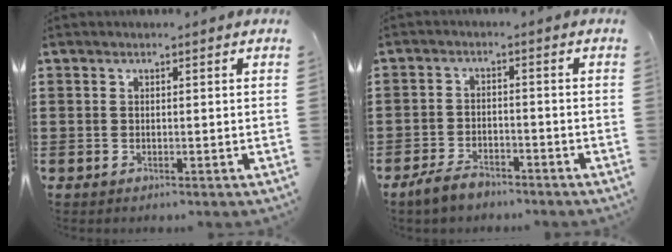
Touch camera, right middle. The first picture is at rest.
{"total": 3.4, "force": [-2.8, 1.3, 1.4], "torque": [-0.032, 0.008, -0.058]}